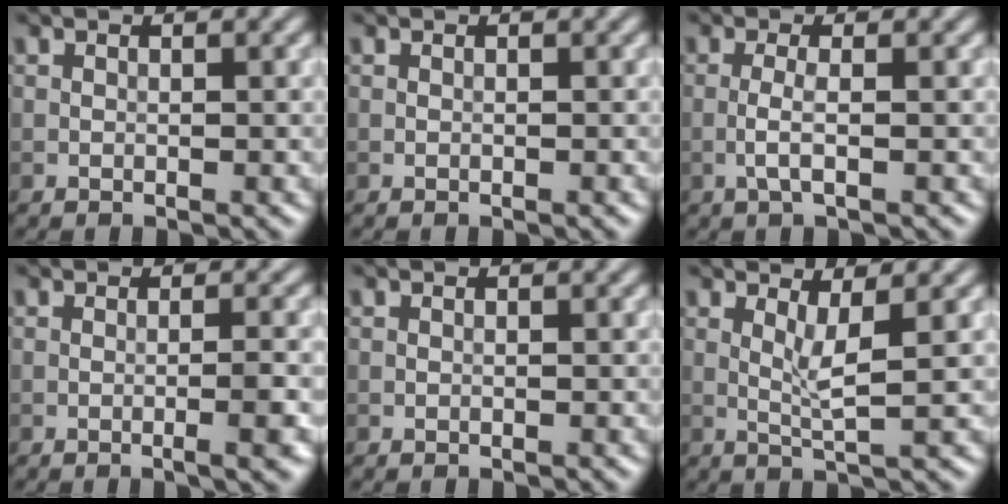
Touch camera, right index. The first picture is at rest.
{"total": 0.0}
{"total": 1.7, "force": [-0.4, 0.2, 1.6], "torque": [-0.035, 0.002, -0.013]}
{"total": 3.5, "force": [-0.7, 0.9, 3.3], "torque": [-0.035, 0.003, -0.012]}
{"total": 0.0}
{"total": 2.6, "force": [0.6, 0.3, 2.5], "torque": [-0.052, -0.006, 0.014]}